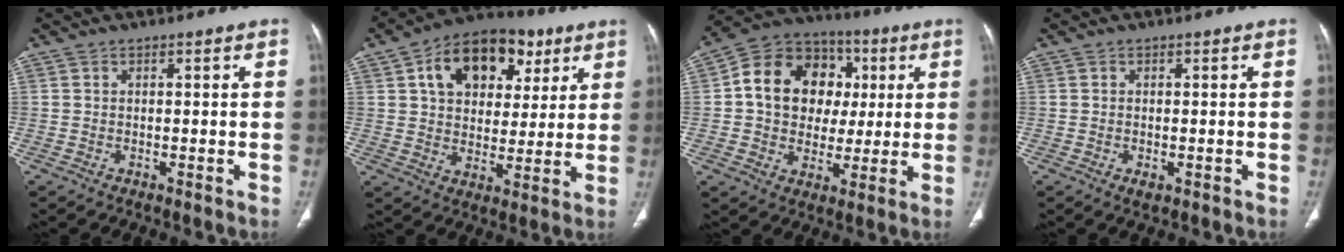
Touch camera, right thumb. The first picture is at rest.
{"total": 17.4, "force": [7.2, 11.9, 10.6], "torque": [-0.121, 0.002, 0.112]}
{"total": 17.5, "force": [2.7, 14.4, 9.5], "torque": [-0.122, 0.023, 0.043]}
{"total": 1.4, "force": [-0.5, 0.7, 1.1], "torque": [-0.016, -0.001, -0.006]}